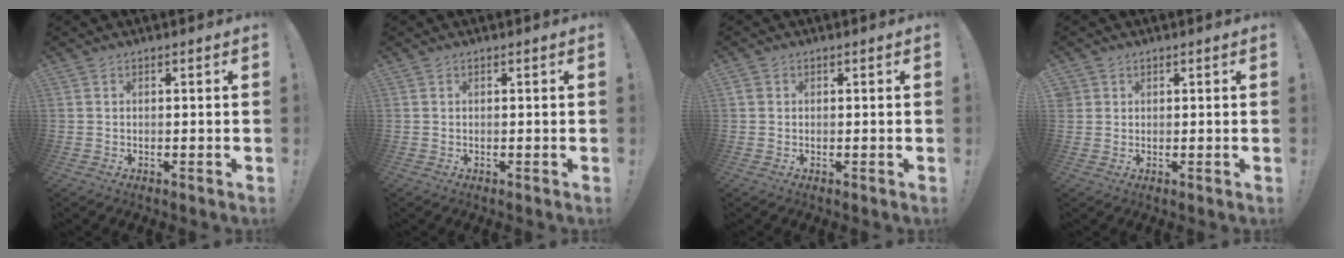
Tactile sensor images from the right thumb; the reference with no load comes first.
{"total": 0.0}
{"total": 1.1, "force": [0.4, 1.0, 0.3], "torque": [-0.006, 0.001, 0.007]}
{"total": 1.7, "force": [1.0, 1.4, 0.2], "torque": [-0.003, -0.004, 0.020]}